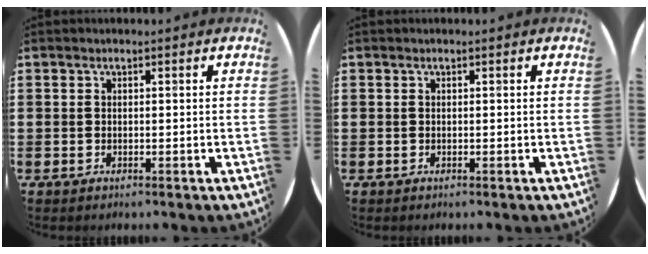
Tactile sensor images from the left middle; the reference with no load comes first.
{"total": 0.0}